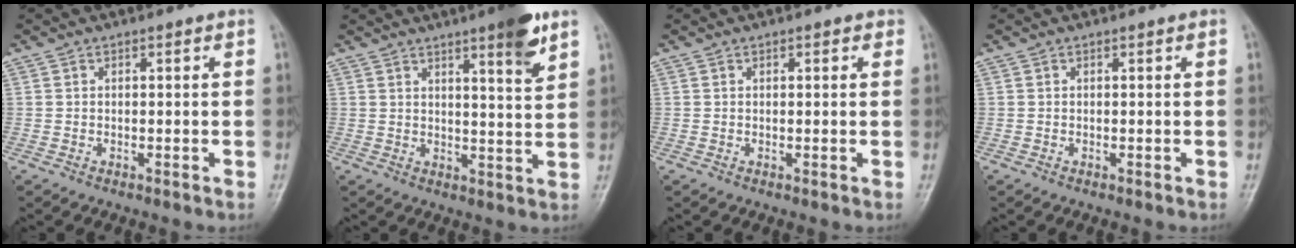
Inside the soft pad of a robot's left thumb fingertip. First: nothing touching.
{"total": 8.2, "force": [5.0, 1.0, 6.4], "torque": [-0.084, -0.029, 0.068]}
{"total": 1.3, "force": [0.7, 0.7, 0.9], "torque": [-0.006, 0.000, 0.004]}
{"total": 0.0}